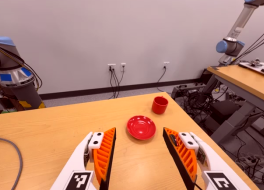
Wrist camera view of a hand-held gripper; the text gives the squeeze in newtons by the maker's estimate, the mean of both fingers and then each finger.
{"total": 1.7, "left": 0.3, "right": 3.1}